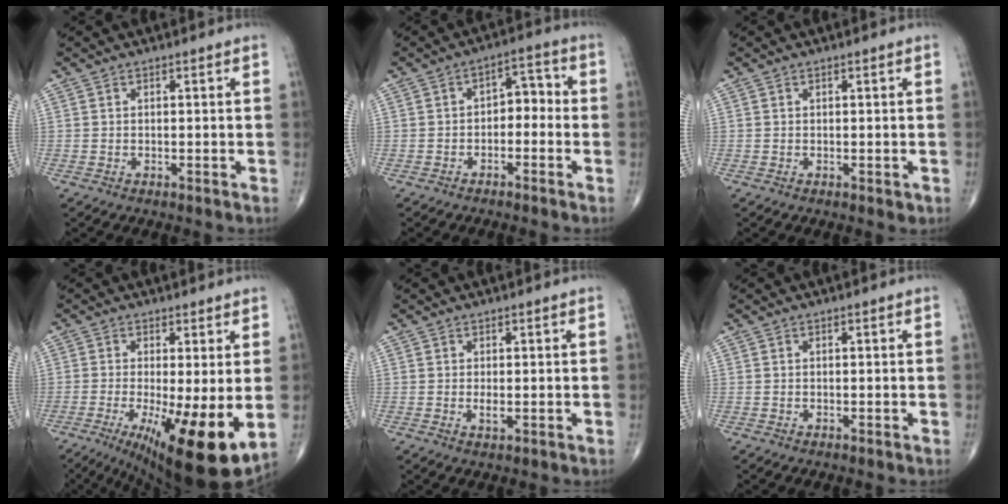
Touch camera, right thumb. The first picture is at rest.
{"total": 5.2, "force": [-1.2, 3.3, 3.8], "torque": [-0.034, 0.037, -0.030]}
{"total": 0.6, "force": [0.0, 0.4, 0.5], "torque": [-0.006, -0.002, 0.002]}
{"total": 15.0, "force": [-3.4, 3.7, 14.1], "torque": [-0.206, -0.026, -0.037]}
{"total": 1.2, "force": [0.0, 0.5, 1.1], "torque": [-0.021, -0.005, 0.003]}
{"total": 0.0}